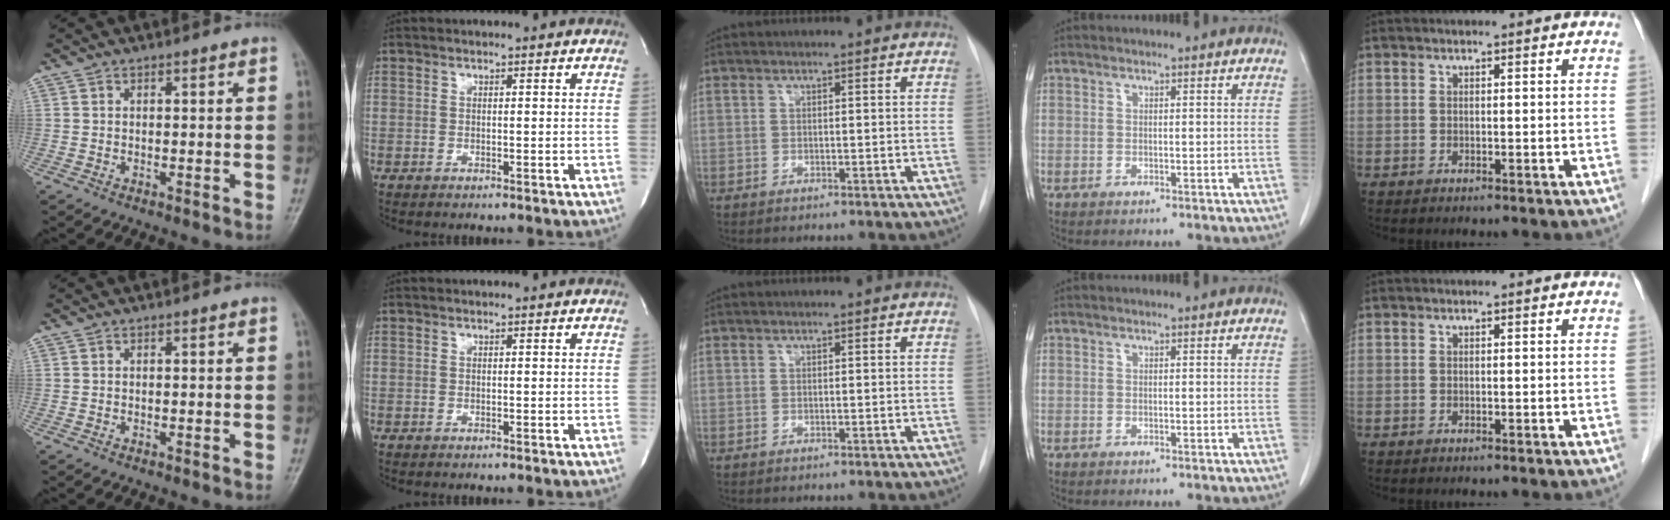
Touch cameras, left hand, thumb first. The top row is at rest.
{}